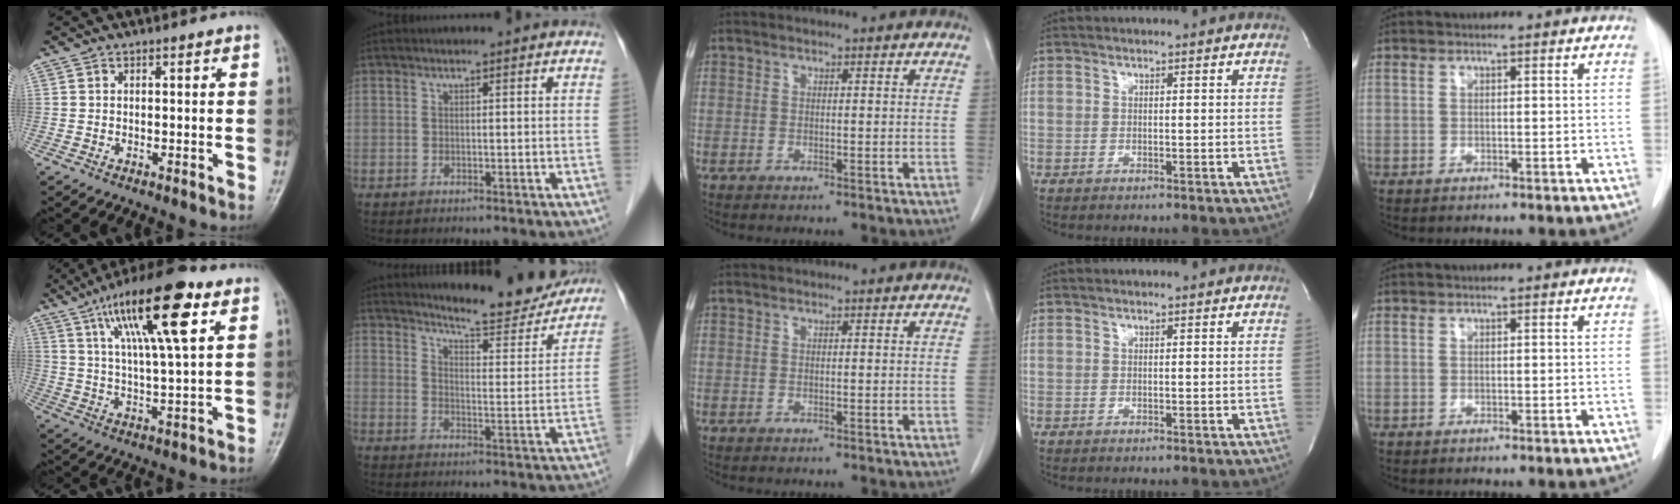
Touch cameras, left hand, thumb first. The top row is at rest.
{"thumb": {"total": 17.8, "force": [8.2, 4.0, 15.3], "torque": [-0.256, -0.014, 0.140]}, "index": {"total": 14.7, "force": [13.9, 1.8, 4.4], "torque": [-0.057, -0.037, 0.176]}}